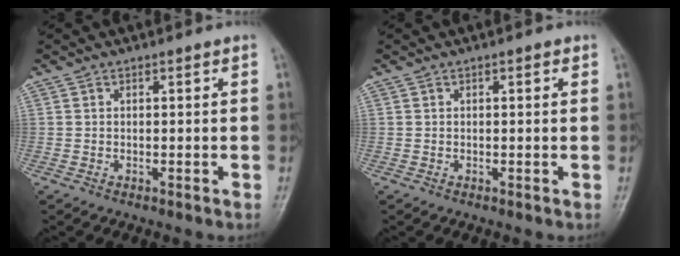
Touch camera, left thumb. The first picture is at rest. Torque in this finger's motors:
{"motor_torque": [-0.47, -0.23, -0.33, -0.14, 0.02]}